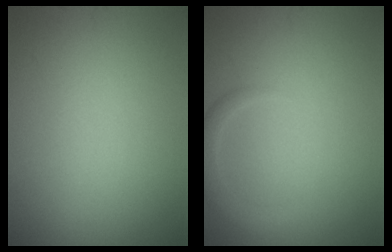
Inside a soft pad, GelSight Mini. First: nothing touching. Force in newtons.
{"total": 1.8, "press": 1.8, "slide": 0.1}